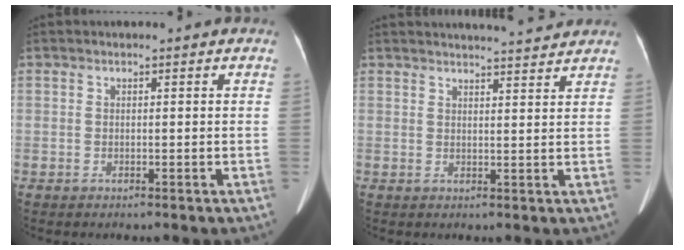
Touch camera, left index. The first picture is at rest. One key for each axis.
{"total": 7.1, "fx": 6.9, "fy": 0.1, "fz": 1.9, "tx": -0.033, "ty": 0.004, "tz": 0.083}